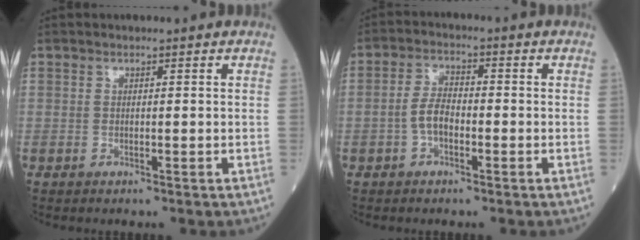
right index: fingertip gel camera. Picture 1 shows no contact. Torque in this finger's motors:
{"motor_torque": [0.78, -0.19, 0.37, 0.10]}